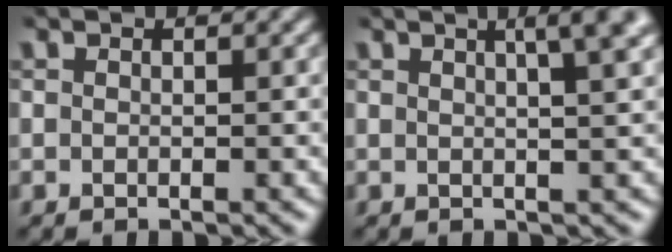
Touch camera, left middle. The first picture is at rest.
{"total": 5.8, "force": [2.8, 2.0, 4.6], "torque": [-0.029, 0.036, 0.007]}